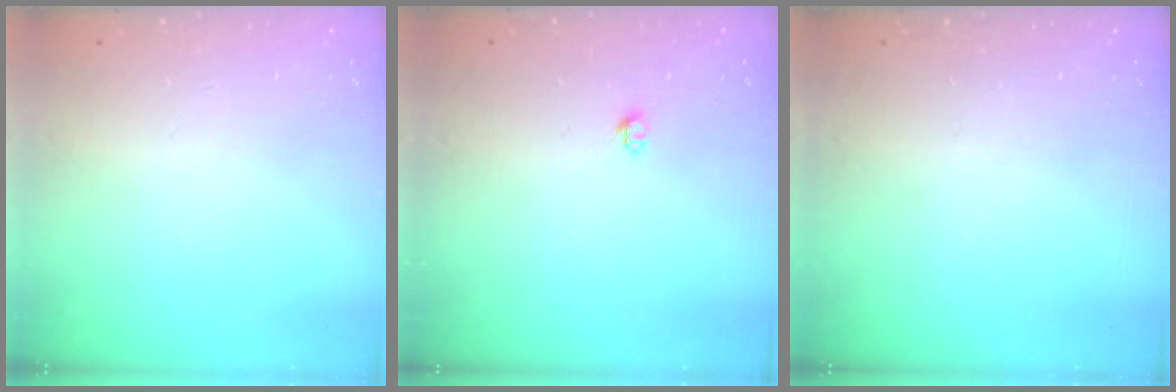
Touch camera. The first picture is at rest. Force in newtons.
{"total": 2.7, "press": 2.7, "slide": 0.4}
{"total": 0.0}